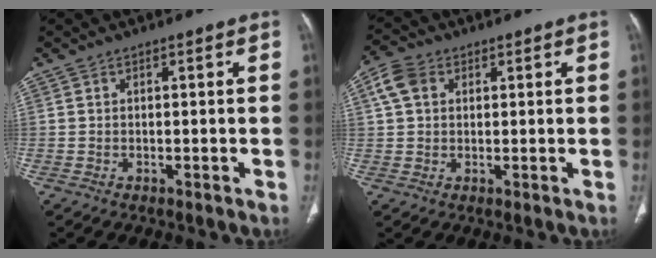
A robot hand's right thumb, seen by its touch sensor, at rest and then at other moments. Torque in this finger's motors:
{"motor_torque": [-0.86, 0.67, 0.00, -0.16, 0.02]}